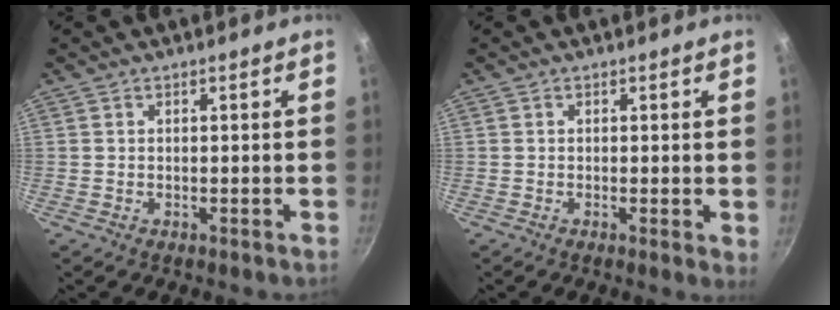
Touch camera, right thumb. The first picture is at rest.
{"total": 1.4, "force": [0.1, 0.4, 1.4], "torque": [-0.019, -0.005, -0.001]}